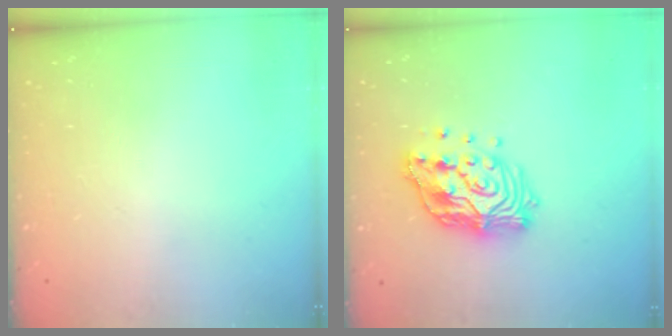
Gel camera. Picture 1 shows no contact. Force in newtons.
{"total": 15.9, "press": 15.8, "slide": 1.5}